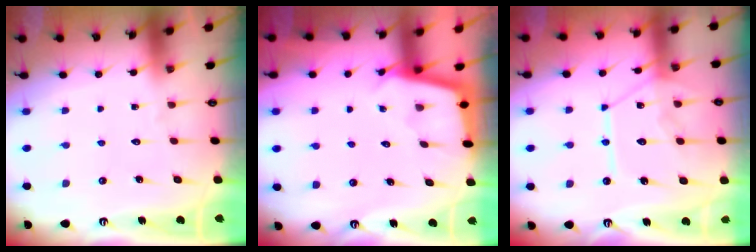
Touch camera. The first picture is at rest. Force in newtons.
{"total": 2.6, "press": 2.6, "slide": 0.2}
{"total": 13.9, "press": 13.8, "slide": 1.6}